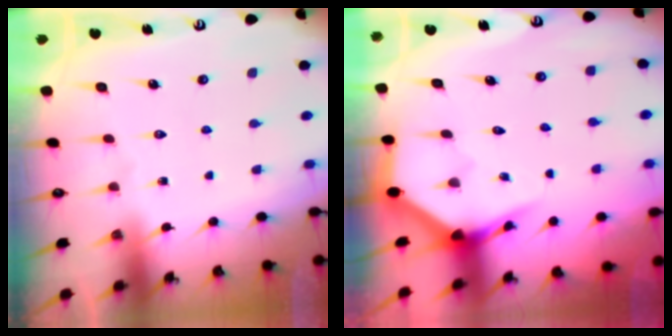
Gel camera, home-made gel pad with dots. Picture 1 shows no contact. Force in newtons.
{"total": 3.8, "press": 3.8, "slide": 0.2}